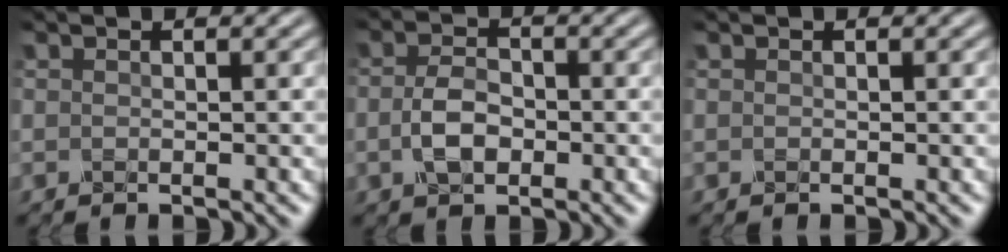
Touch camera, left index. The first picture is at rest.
{"total": 3.3, "force": [-0.6, 2.1, 2.5], "torque": [-0.054, 0.000, -0.014]}
{"total": 0.0}